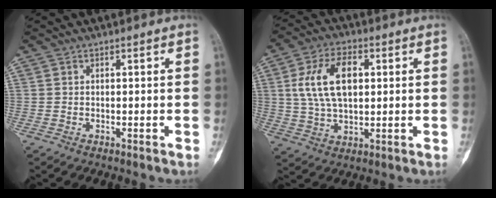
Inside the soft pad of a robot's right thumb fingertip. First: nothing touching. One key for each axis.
{"total": 12.6, "fx": 2.3, "fy": 7.5, "fz": 9.9, "tx": -0.172, "ty": 0.007, "tz": 0.043}